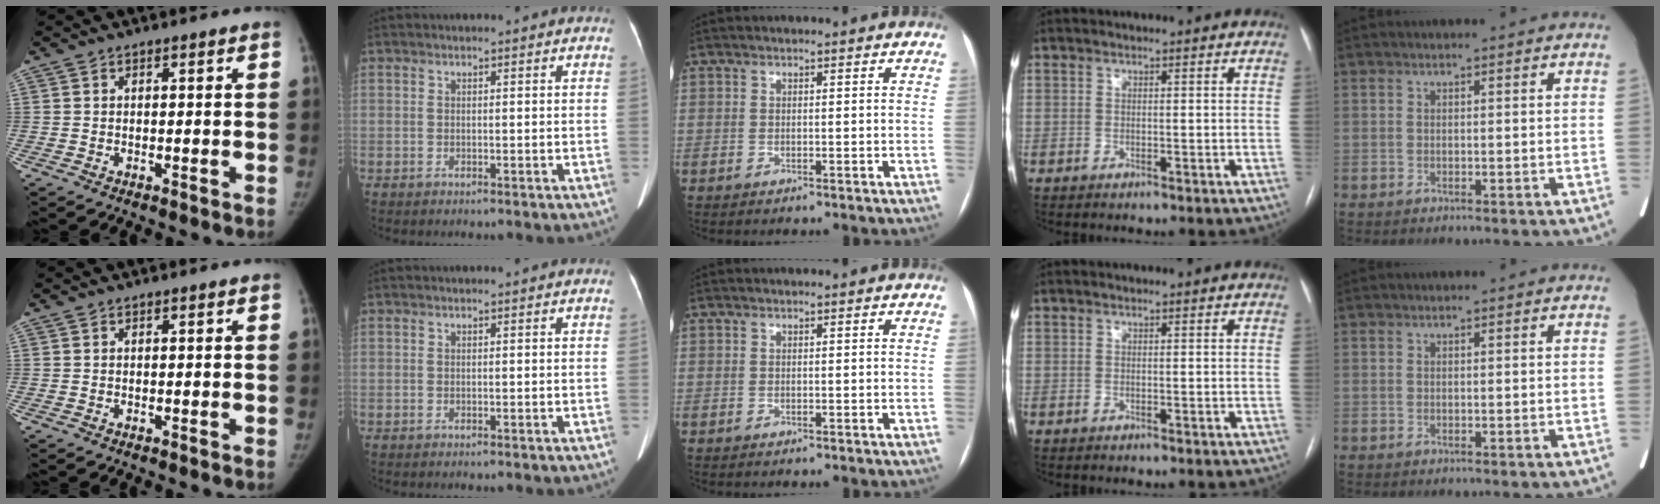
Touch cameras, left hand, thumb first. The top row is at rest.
{}